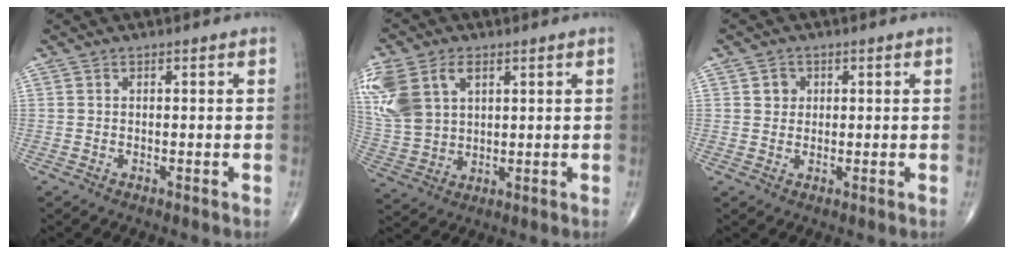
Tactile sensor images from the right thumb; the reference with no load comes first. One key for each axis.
{"total": 15.6, "fx": 5.8, "fy": 10.4, "fz": 10.1, "tx": -0.238, "ty": 0.002, "tz": 0.120}
{"total": 2.4, "fx": 0.7, "fy": 2.1, "fz": 0.8, "tx": 0.001, "ty": -0.001, "tz": 0.008}